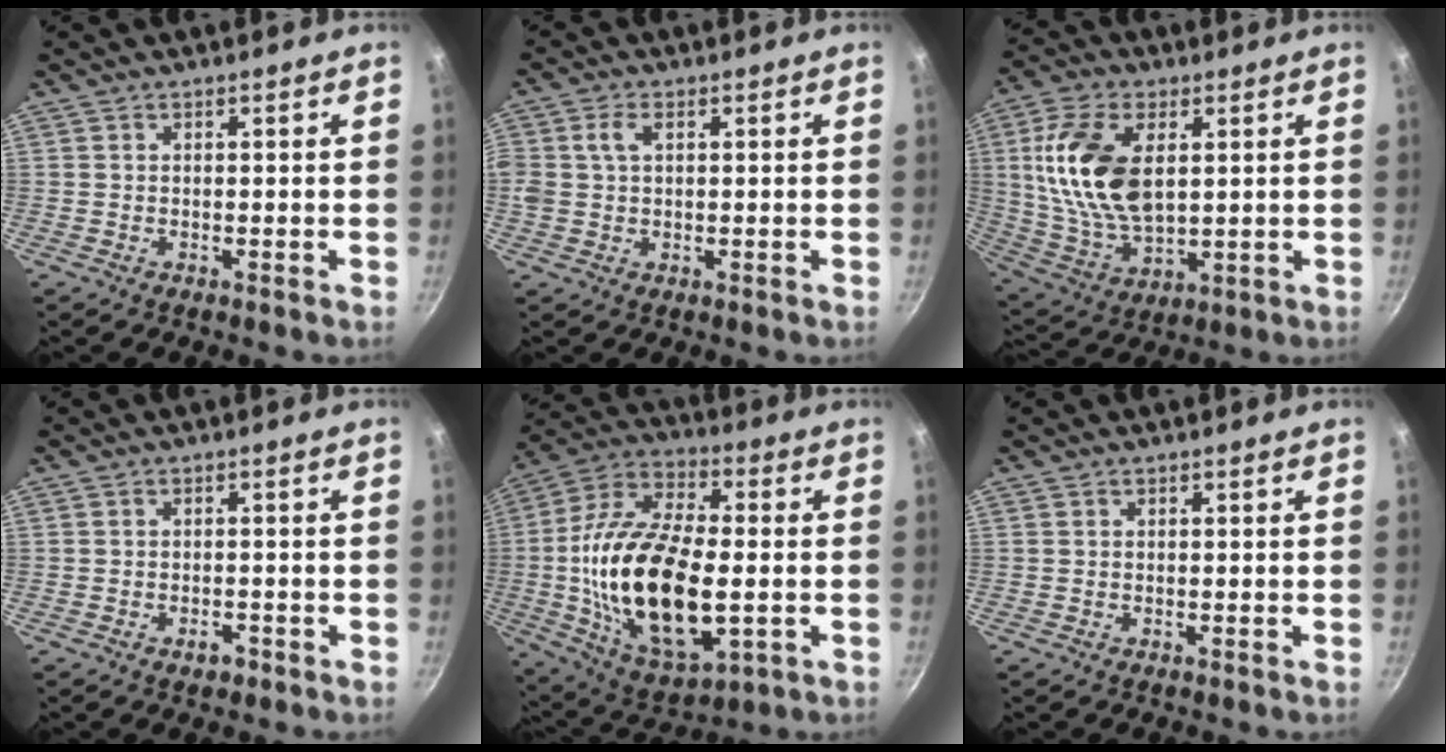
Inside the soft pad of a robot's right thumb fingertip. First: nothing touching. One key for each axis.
{"total": 4.4, "fx": 1.0, "fy": 2.9, "fz": 3.1, "tx": -0.054, "ty": 0.007, "tz": 0.017}
{"total": 17.1, "fx": 3.6, "fy": 9.6, "fz": 13.7, "tx": -0.254, "ty": -0.010, "tz": 0.076}
{"total": 1.9, "fx": -1.2, "fy": 1.0, "fz": 1.0, "tx": -0.009, "ty": 0.011, "tz": -0.015}
{"total": 25.9, "fx": -2.3, "fy": 12.8, "fz": 22.4, "tx": -0.423, "ty": 0.016, "tz": -0.038}
{"total": 0.0}